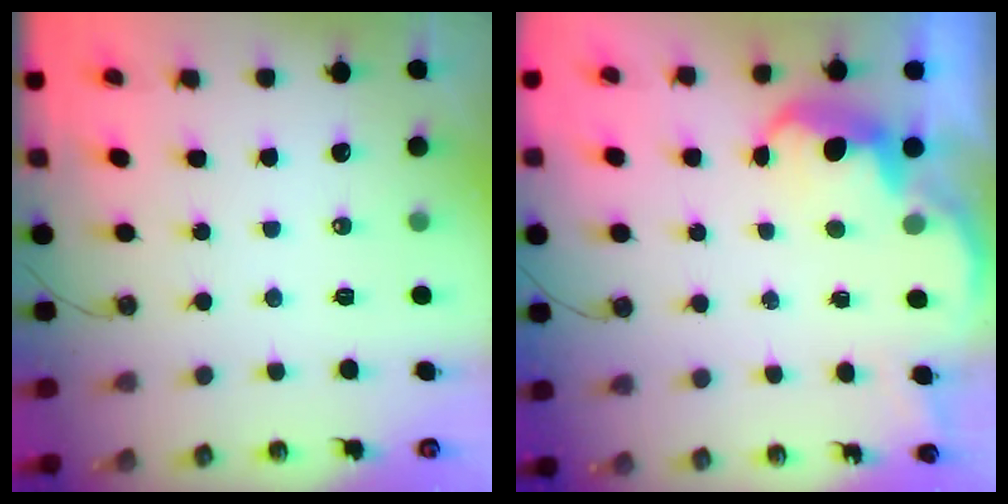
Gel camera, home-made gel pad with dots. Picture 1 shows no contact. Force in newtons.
{"total": 3.8, "press": 3.6, "slide": 1.0}